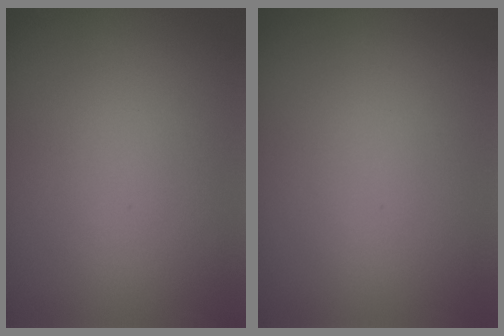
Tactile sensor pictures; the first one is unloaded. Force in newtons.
{"total": 0.0}